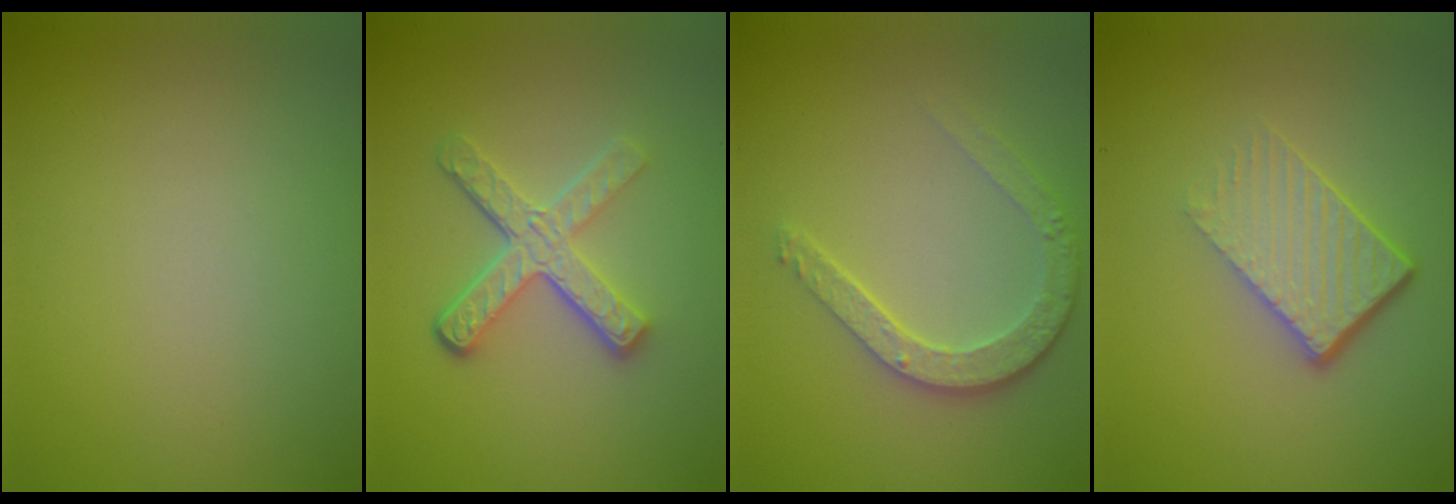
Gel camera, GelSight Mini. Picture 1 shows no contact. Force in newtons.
{"total": 4.7, "press": 3.5, "slide": 3.2}
{"total": 3.6, "press": 2.9, "slide": 2.2}
{"total": 4.7, "press": 2.8, "slide": 3.8}